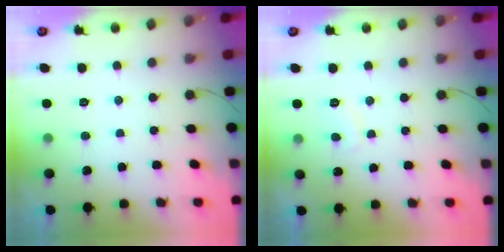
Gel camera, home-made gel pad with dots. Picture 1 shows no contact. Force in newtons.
{"total": 2.7, "press": 2.6, "slide": 0.8}